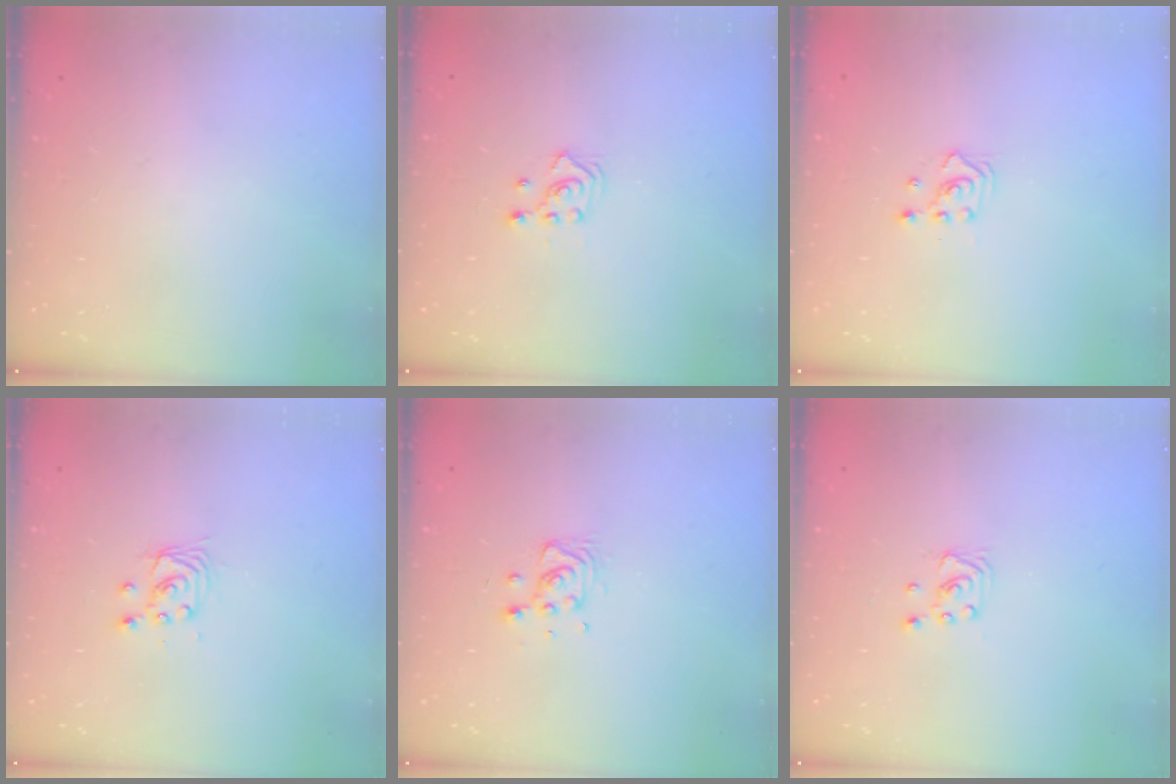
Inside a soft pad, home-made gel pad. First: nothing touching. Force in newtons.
{"total": 2.5, "press": 2.3, "slide": 1.0}
{"total": 2.3, "press": 2.3, "slide": 0.3}
{"total": 3.2, "press": 3.2, "slide": 0.2}
{"total": 7.3, "press": 7.1, "slide": 2.0}
{"total": 2.1, "press": 2.1, "slide": 0.2}